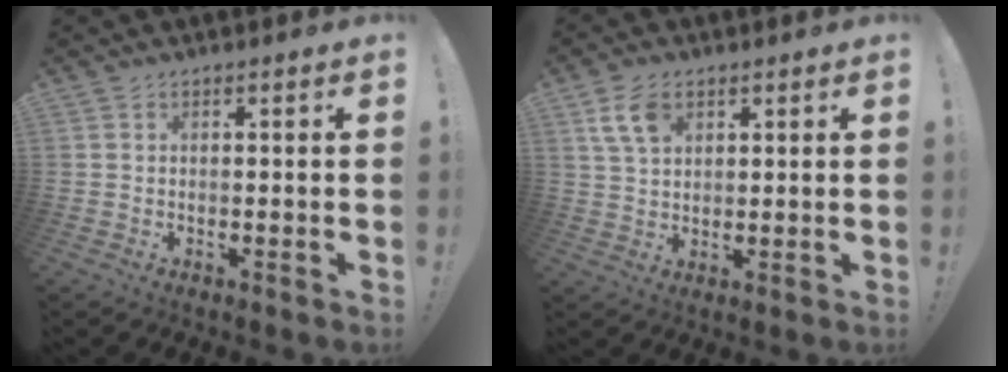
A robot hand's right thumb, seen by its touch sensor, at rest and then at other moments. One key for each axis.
{"total": 7.7, "fx": 3.7, "fy": 4.9, "fz": 4.7, "tx": -0.092, "ty": -0.004, "tz": 0.072}